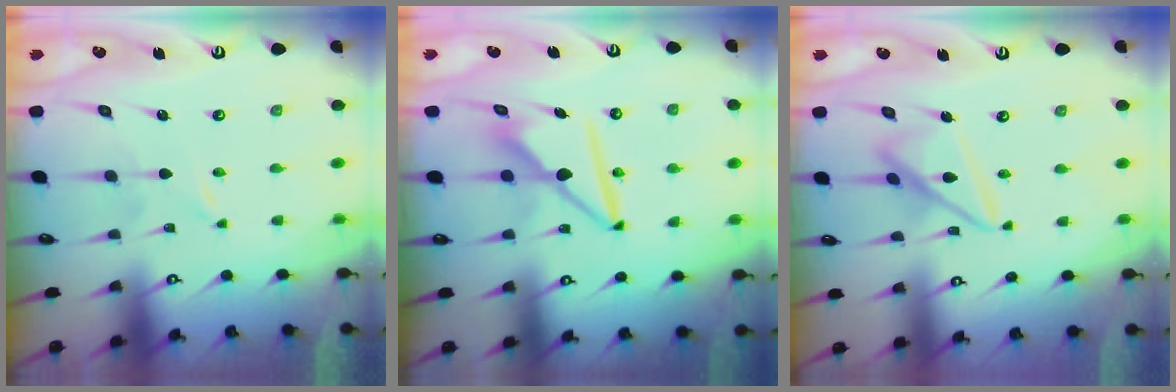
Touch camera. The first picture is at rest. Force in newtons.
{"total": 9.9, "press": 9.8, "slide": 1.1}
{"total": 12.7, "press": 12.6, "slide": 1.2}